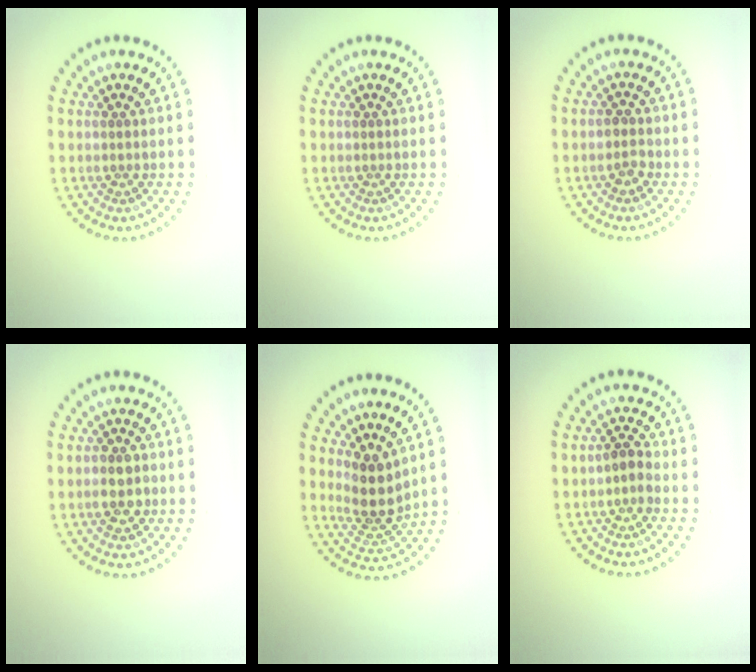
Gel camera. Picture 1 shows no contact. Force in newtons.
{"total": 0.0}
{"total": 1.4, "press": 1.4, "slide": 0.4}
{"total": 2.2, "press": 2.2, "slide": 0.3}
{"total": 3.7, "press": 3.0, "slide": 2.2}
{"total": 1.6, "press": 1.4, "slide": 0.8}